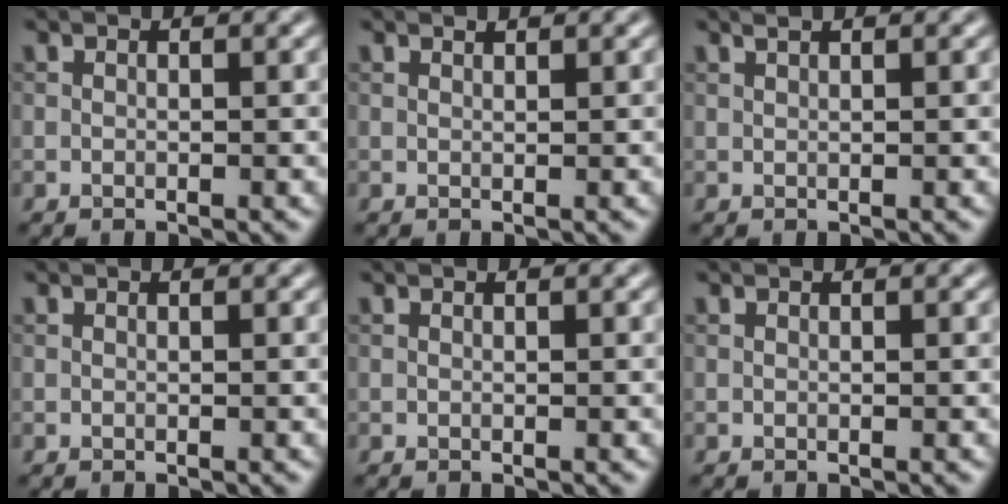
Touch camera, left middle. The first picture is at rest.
{"total": 0.6, "force": [0.6, 0.0, 0.1], "torque": [-0.003, -0.001, 0.011]}
{"total": 1.2, "force": [0.9, 0.3, 0.7], "torque": [-0.006, -0.001, 0.006]}
{"total": 0.0}
{"total": 0.0}
{"total": 0.0}